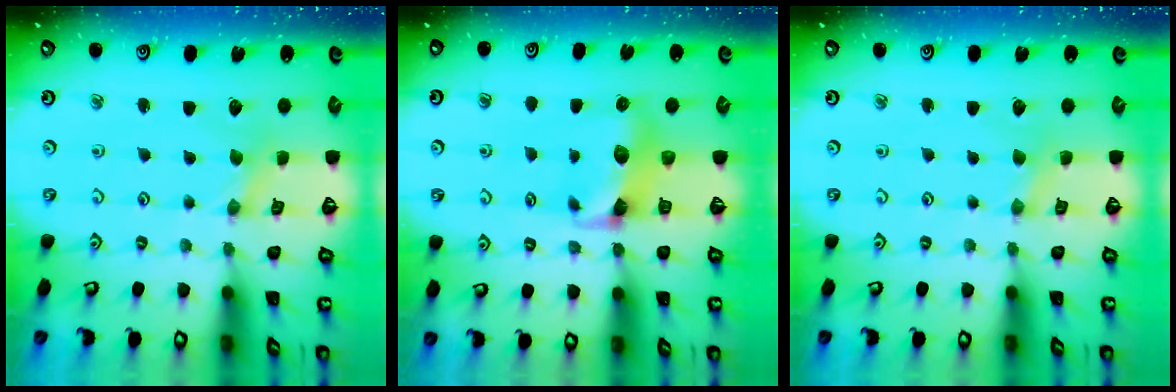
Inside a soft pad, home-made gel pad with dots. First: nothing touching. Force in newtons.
{"total": 7.1, "press": 7.1, "slide": 0.3}
{"total": 1.8, "press": 1.7, "slide": 0.4}